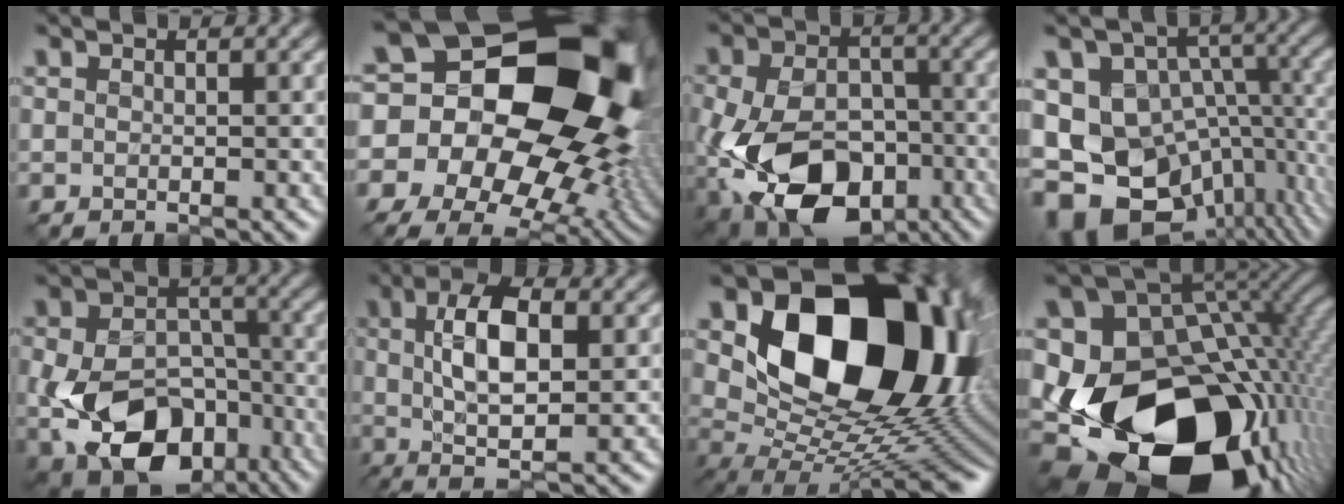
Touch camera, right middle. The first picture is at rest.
{"total": 23.7, "force": [3.4, 18.6, 14.3], "torque": [-0.230, 0.035, 0.024]}
{"total": 13.4, "force": [-4.6, 8.8, 9.0], "torque": [-0.185, -0.047, -0.069]}
{"total": 16.1, "force": [-5.4, 11.2, 10.3], "torque": [-0.193, -0.012, -0.068]}
{"total": 11.9, "force": [-4.2, 8.1, 7.6], "torque": [-0.148, -0.034, -0.060]}
{"total": 7.1, "force": [0.9, 2.5, 6.6], "torque": [-0.114, 0.008, 0.007]}
{"total": 19.0, "force": [5.3, 12.6, 13.2], "torque": [-0.161, -0.006, 0.101]}
{"total": 19.9, "force": [-4.8, 13.8, 13.5], "torque": [-0.264, -0.042, -0.058]}